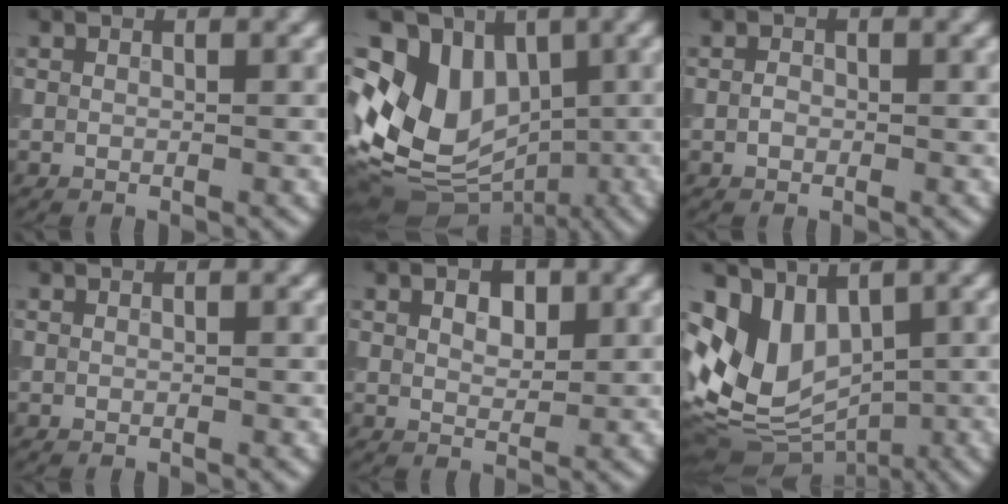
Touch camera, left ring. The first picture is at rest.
{"total": 11.1, "force": [-0.2, 8.7, 7.0], "torque": [-0.133, 0.011, -0.015]}
{"total": 0.8, "force": [-0.2, 0.6, 0.5], "torque": [-0.010, 0.001, -0.007]}
{"total": 0.0}
{"total": 2.6, "force": [1.2, 1.5, 1.8], "torque": [-0.028, 0.002, 0.021]}
{"total": 7.1, "force": [0.5, 5.3, 4.7], "torque": [-0.092, -0.011, 0.006]}